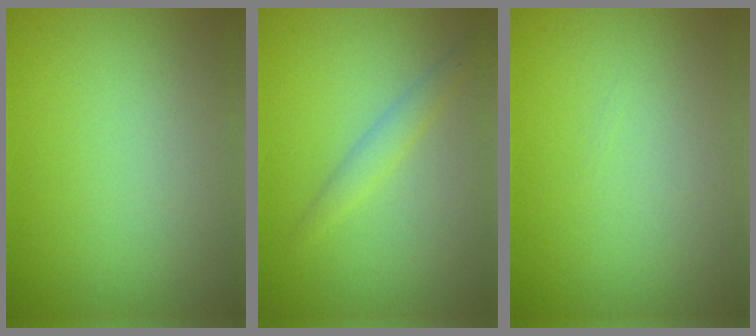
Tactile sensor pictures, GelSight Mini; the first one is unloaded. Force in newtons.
{"total": 1.6, "press": 1.6, "slide": 0.1}
{"total": 0.0}